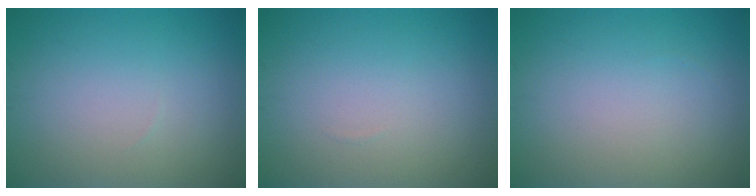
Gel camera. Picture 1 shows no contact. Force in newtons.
{"total": 0.0}
{"total": 0.0}